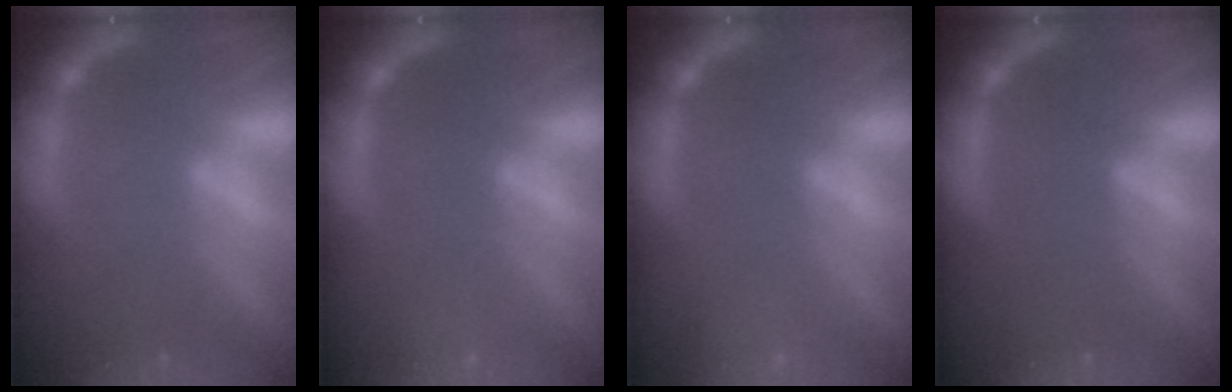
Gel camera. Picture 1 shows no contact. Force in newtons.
{"total": 1.4}
{"total": 3.0}
{"total": 0.0}